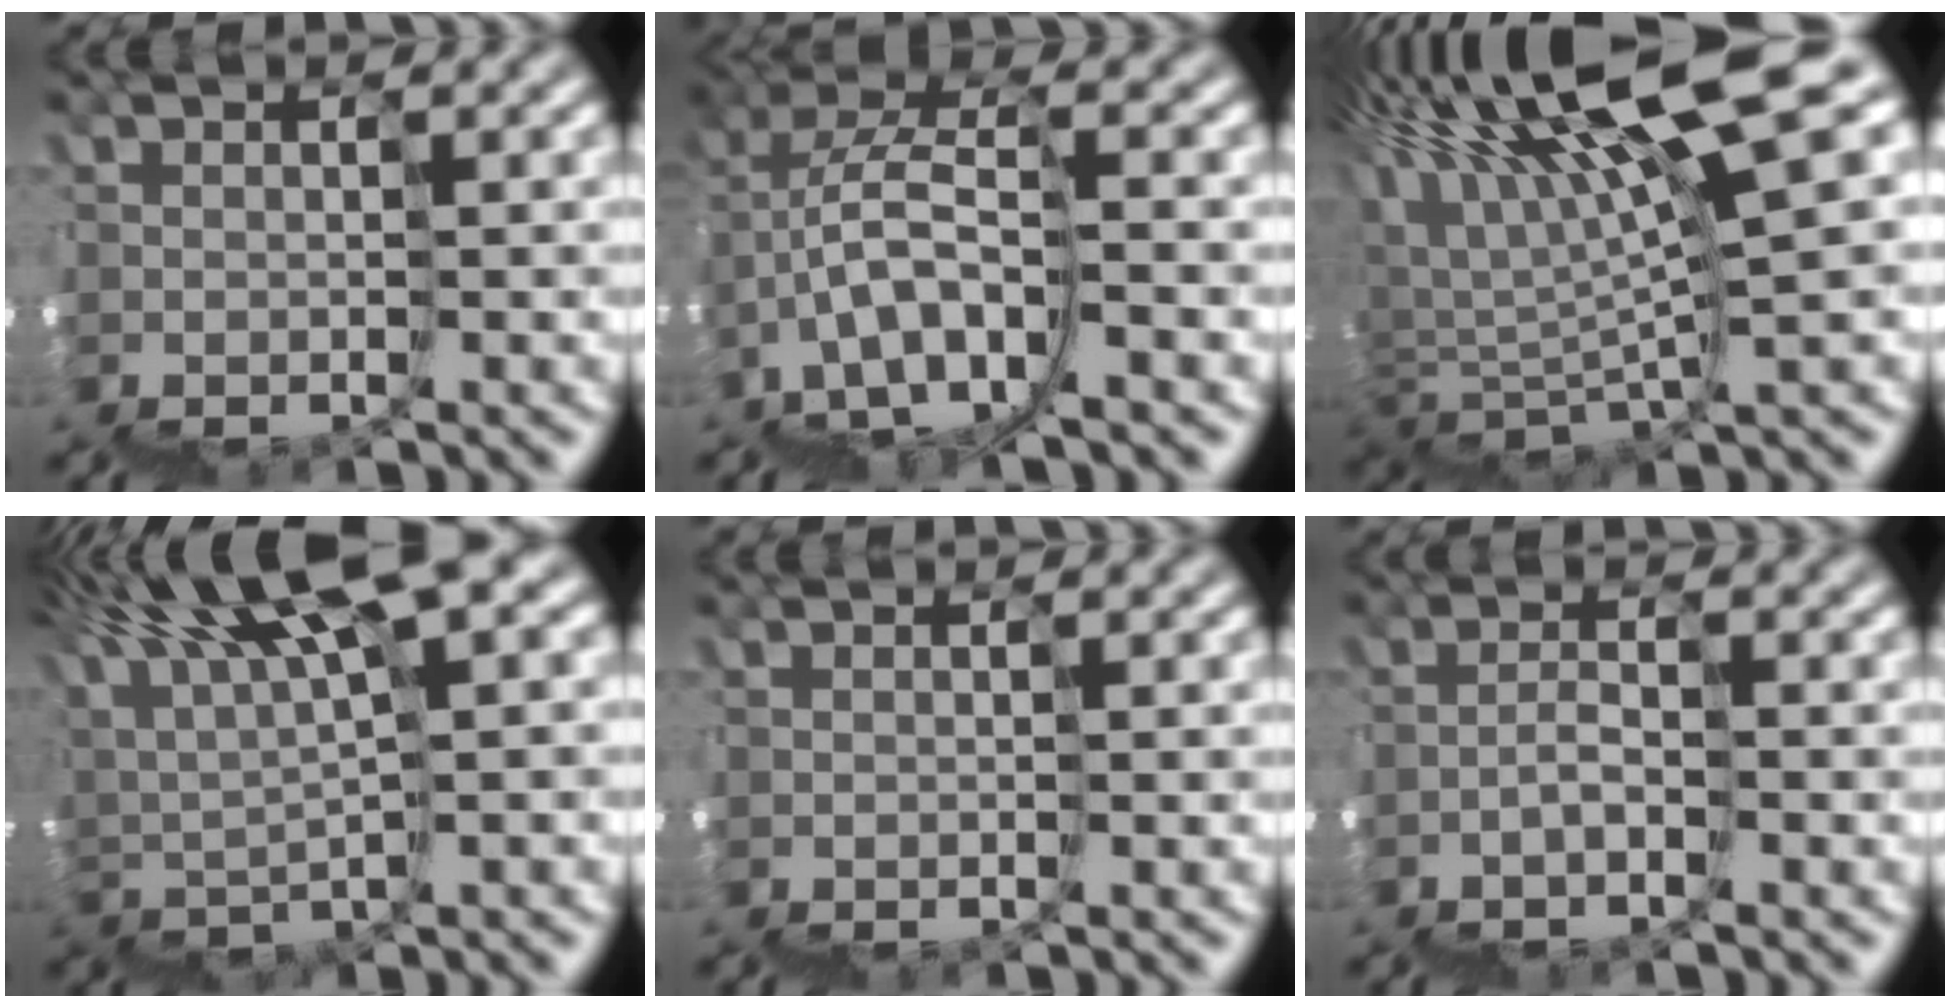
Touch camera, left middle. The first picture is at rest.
{"total": 2.9, "force": [-0.2, 0.8, 2.8], "torque": [-0.062, 0.057, -0.021]}
{"total": 9.7, "force": [7.4, -0.8, 6.2], "torque": [-0.117, 0.053, 0.129]}
{"total": 9.7, "force": [7.8, 0.5, 5.7], "torque": [-0.115, 0.047, 0.136]}
{"total": 0.0}
{"total": 3.1, "force": [0.3, -1.7, -2.7], "torque": [0.041, 0.021, -0.004]}